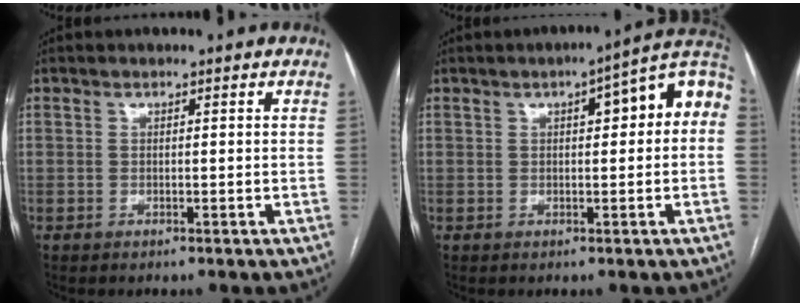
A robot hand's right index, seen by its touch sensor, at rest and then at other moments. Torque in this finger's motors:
{"motor_torque": [1.01, 0.07, 0.35, 0.08]}